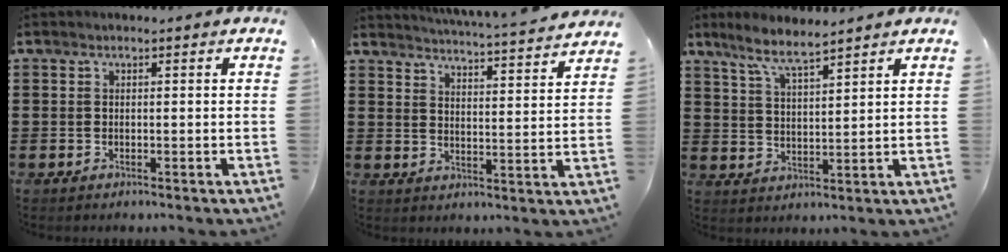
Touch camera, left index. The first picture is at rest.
{"total": 4.4, "force": [4.3, -0.6, 0.6], "torque": [-0.024, -0.038, 0.068]}
{"total": 5.5, "force": [4.6, 0.5, 2.8], "torque": [-0.071, -0.012, 0.082]}